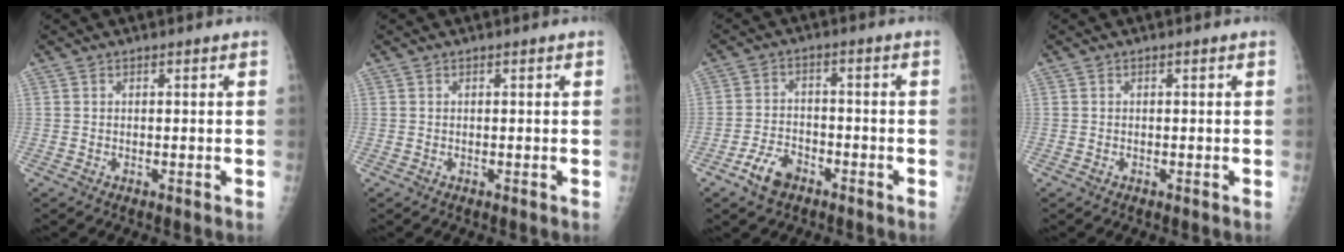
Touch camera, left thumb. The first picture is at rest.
{"total": 0.0}
{"total": 6.0, "force": [-3.8, 3.6, 3.0], "torque": [-0.049, 0.024, -0.066]}
{"total": 0.0}